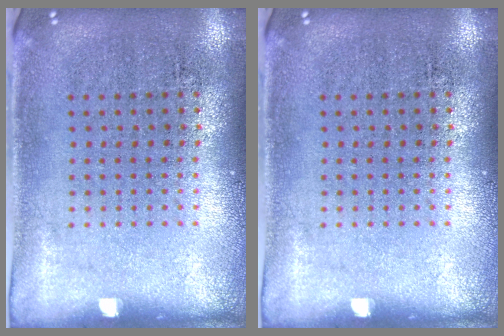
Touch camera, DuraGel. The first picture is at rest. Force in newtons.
{"total": 0.0}